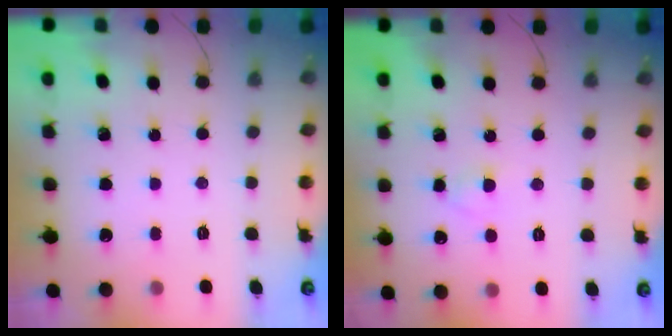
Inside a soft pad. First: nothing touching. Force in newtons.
{"total": 2.2, "press": 2.0, "slide": 1.0}